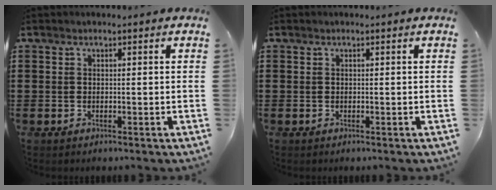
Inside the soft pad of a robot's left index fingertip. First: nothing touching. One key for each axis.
{"total": 0.0}